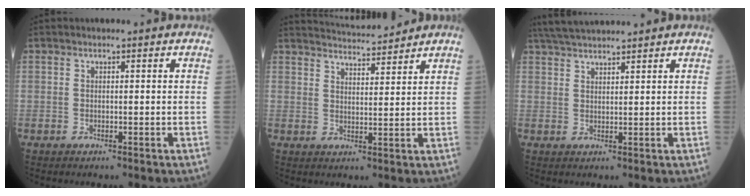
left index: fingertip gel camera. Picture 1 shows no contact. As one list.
[{"total": 9.1, "force": [8.9, 0.2, 2.1], "torque": [-0.038, 0.012, 0.131]}, {"total": 6.9, "force": [6.4, 0.2, 2.5], "torque": [-0.045, 0.037, 0.113]}]